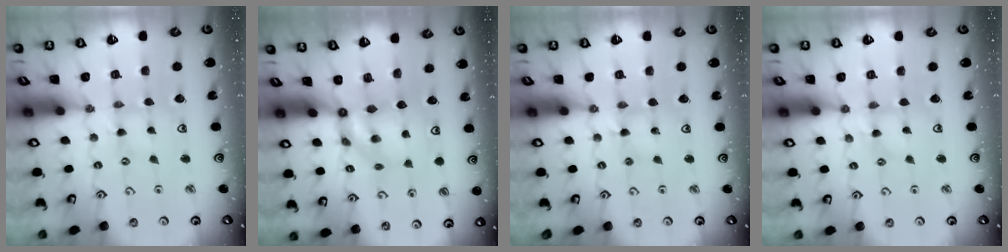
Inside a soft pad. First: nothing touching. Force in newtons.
{"total": 5.0, "press": 5.0, "slide": 0.3}
{"total": 2.6, "press": 2.6, "slide": 0.3}
{"total": 2.7, "press": 2.7, "slide": 0.3}